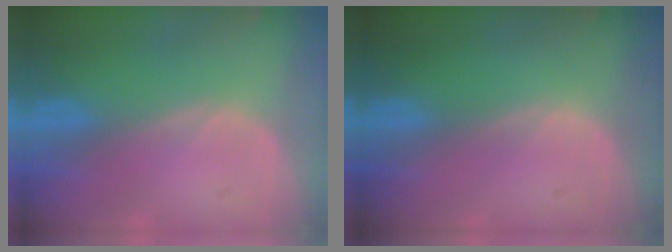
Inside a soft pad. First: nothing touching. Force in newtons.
{"total": 0.0}